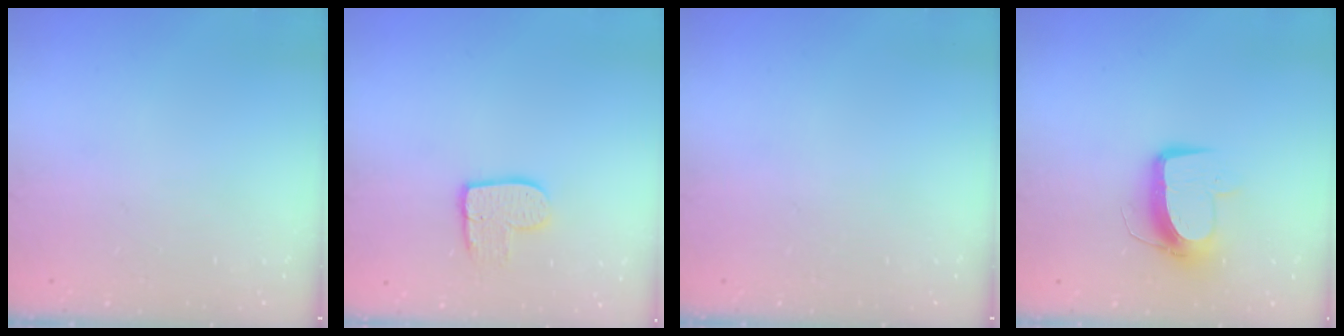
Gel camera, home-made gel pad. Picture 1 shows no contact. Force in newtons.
{"total": 9.1, "press": 9.0, "slide": 0.7}
{"total": 0.0}
{"total": 9.8, "press": 9.8, "slide": 0.5}